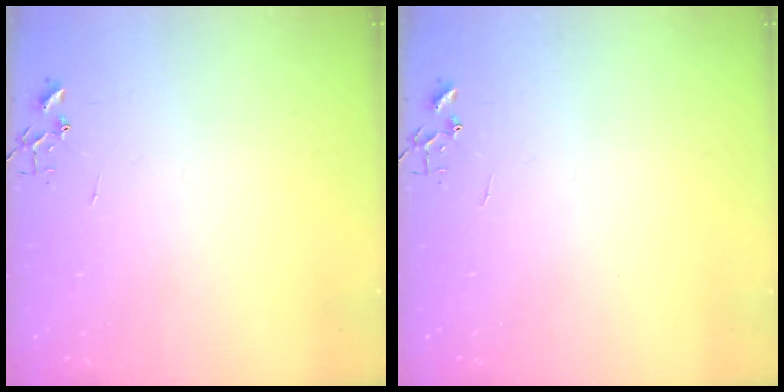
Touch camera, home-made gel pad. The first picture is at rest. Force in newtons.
{"total": 0.0}